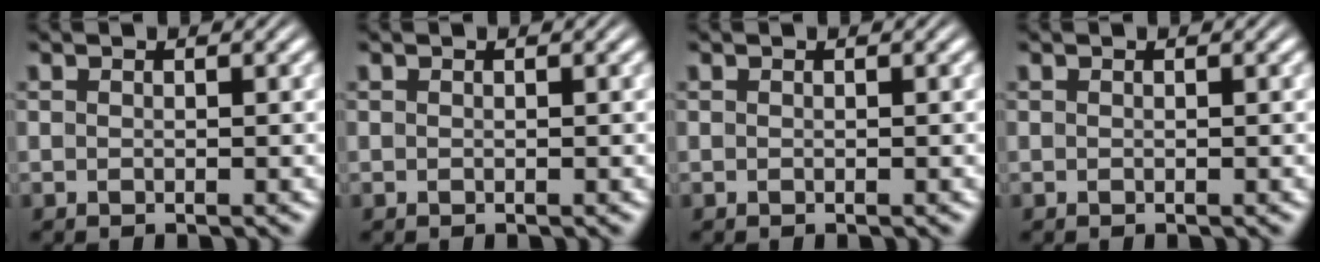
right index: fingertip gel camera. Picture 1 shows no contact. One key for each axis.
{"total": 0.0}
{"total": 0.0}
{"total": 0.0}